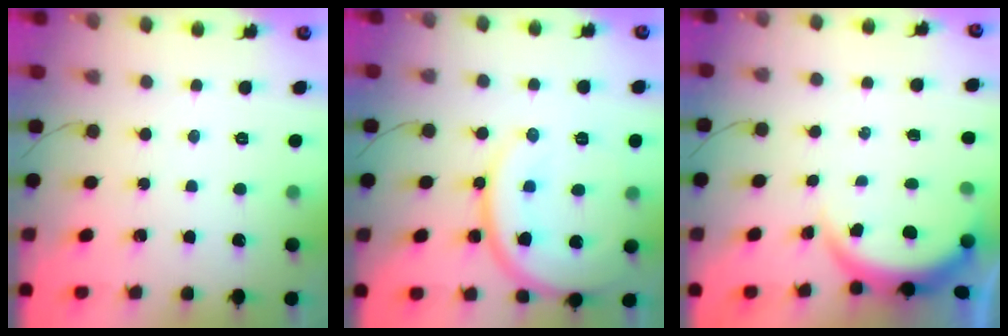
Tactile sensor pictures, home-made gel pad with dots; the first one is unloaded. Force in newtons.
{"total": 16.4, "press": 16.3, "slide": 1.8}
{"total": 3.8, "press": 3.7, "slide": 0.5}